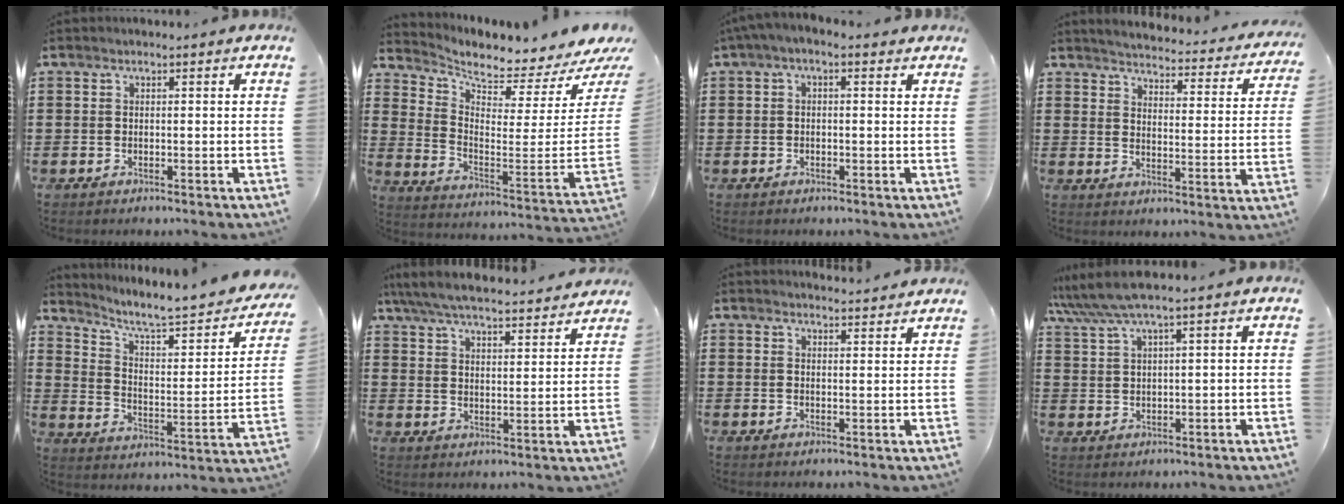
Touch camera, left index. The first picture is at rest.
{"total": 3.8, "force": [3.4, 0.2, 1.5], "torque": [-0.046, -0.060, 0.054]}
{"total": 1.5, "force": [-0.6, 0.5, 1.2], "torque": [-0.023, 0.001, -0.013]}
{"total": 3.3, "force": [3.2, -0.5, 0.6], "torque": [-0.033, -0.035, 0.048]}
{"total": 5.7, "force": [4.8, 0.4, 3.1], "torque": [-0.079, -0.048, 0.072]}
{"total": 6.4, "force": [6.1, 0.2, 2.0], "torque": [-0.064, -0.032, 0.108]}
{"total": 2.2, "force": [2.2, -0.3, 0.0], "torque": [-0.007, -0.008, 0.044]}
{"total": 4.6, "force": [3.2, 0.2, 3.3], "torque": [-0.080, -0.006, 0.053]}